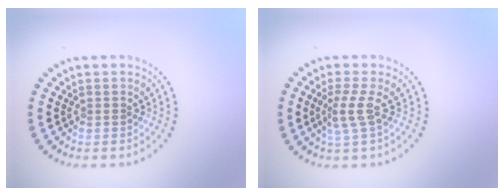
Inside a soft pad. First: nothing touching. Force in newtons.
{"total": 2.3, "press": 1.6, "slide": 1.6}